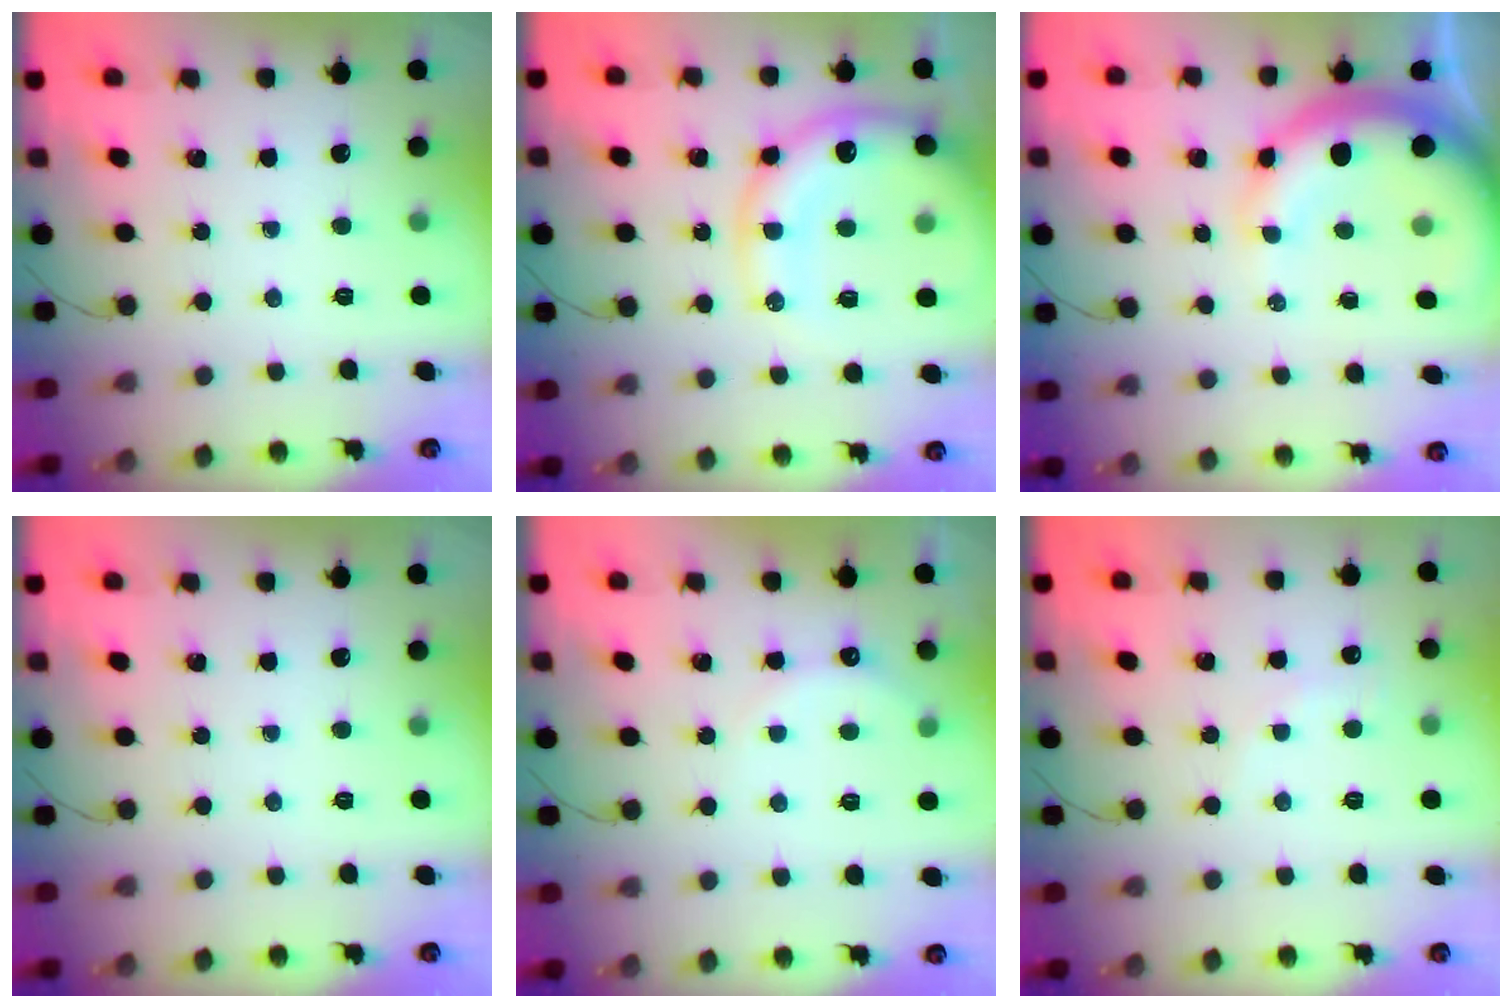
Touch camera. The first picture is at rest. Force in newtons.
{"total": 17.4, "press": 17.0, "slide": 3.9}
{"total": 12.1, "press": 11.9, "slide": 2.2}
{"total": 0.0}
{"total": 6.2, "press": 6.1, "slide": 1.3}
{"total": 3.6, "press": 3.4, "slide": 1.2}